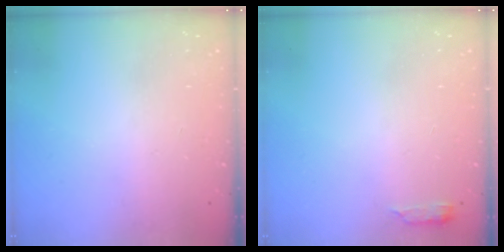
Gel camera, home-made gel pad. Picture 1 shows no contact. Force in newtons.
{"total": 2.6, "press": 2.6, "slide": 0.5}